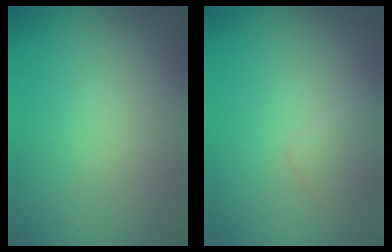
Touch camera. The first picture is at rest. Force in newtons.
{"total": 1.2, "press": 1.2, "slide": 0.1}